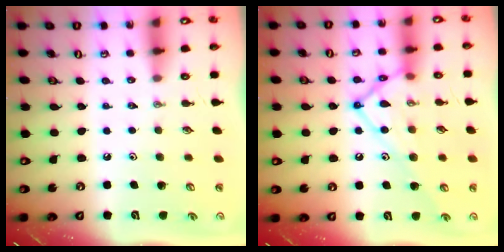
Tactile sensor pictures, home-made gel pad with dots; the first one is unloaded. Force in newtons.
{"total": 16.0, "press": 15.9, "slide": 1.6}